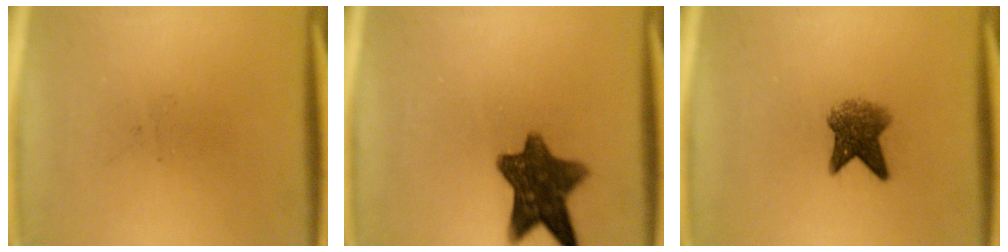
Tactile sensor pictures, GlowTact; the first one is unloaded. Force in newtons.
{"total": 10.3}
{"total": 5.2}